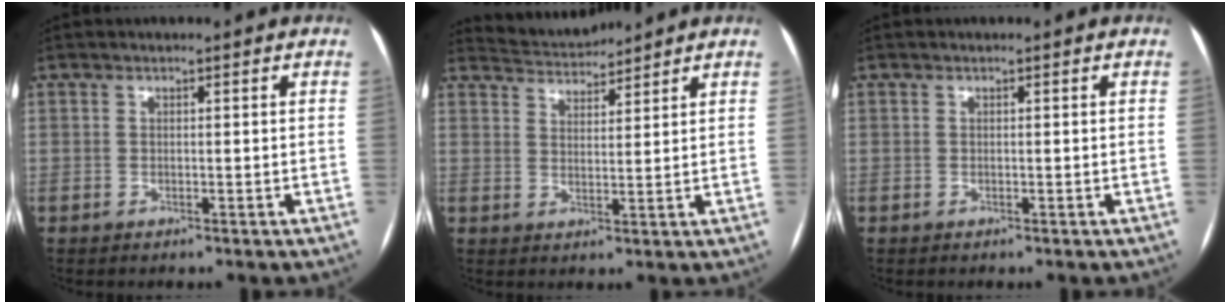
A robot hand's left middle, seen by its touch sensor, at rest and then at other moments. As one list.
[{"total": 4.6, "force": [4.6, 0.0, -0.6], "torque": [-0.001, 0.012, 0.085]}, {"total": 0.0}]